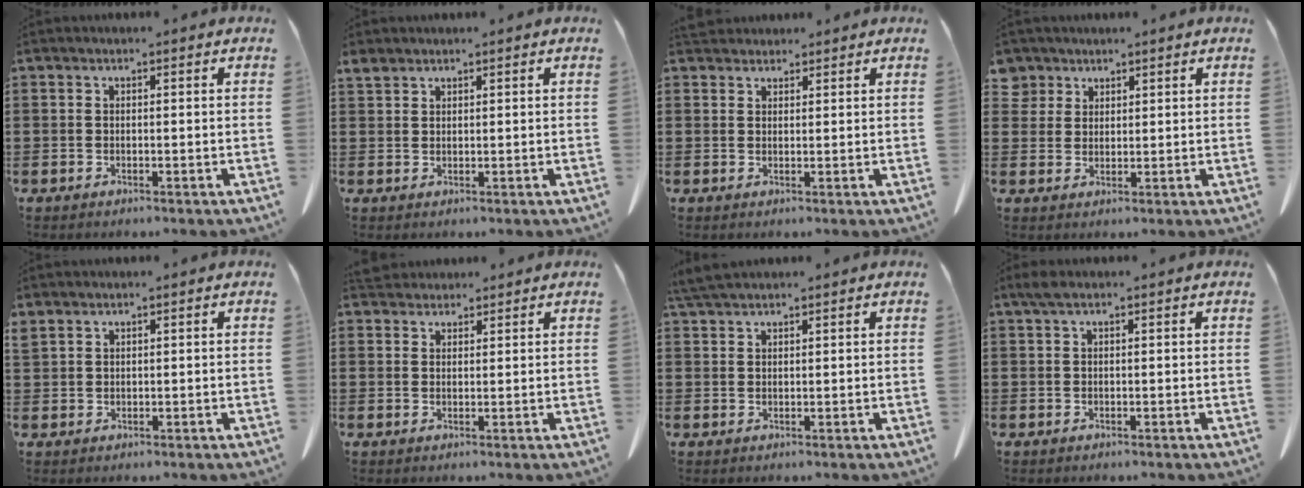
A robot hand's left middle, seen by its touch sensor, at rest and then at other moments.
{"total": 1.6, "force": [1.4, 0.5, 0.5], "torque": [-0.014, 0.002, 0.028]}
{"total": 2.4, "force": [2.2, 0.9, 0.5], "torque": [-0.015, 0.001, 0.044]}
{"total": 2.7, "force": [2.0, 1.7, 0.1], "torque": [-0.012, 0.007, 0.040]}
{"total": 1.1, "force": [1.1, 0.2, 0.1], "torque": [-0.005, -0.002, 0.022]}
{"total": 2.9, "force": [2.7, 0.9, 0.5], "torque": [-0.018, -0.001, 0.053]}
{"total": 2.9, "force": [2.6, 0.4, 1.3], "torque": [-0.033, 0.001, 0.050]}
{"total": 1.3, "force": [0.7, 0.3, 1.1], "torque": [-0.023, 0.003, 0.012]}